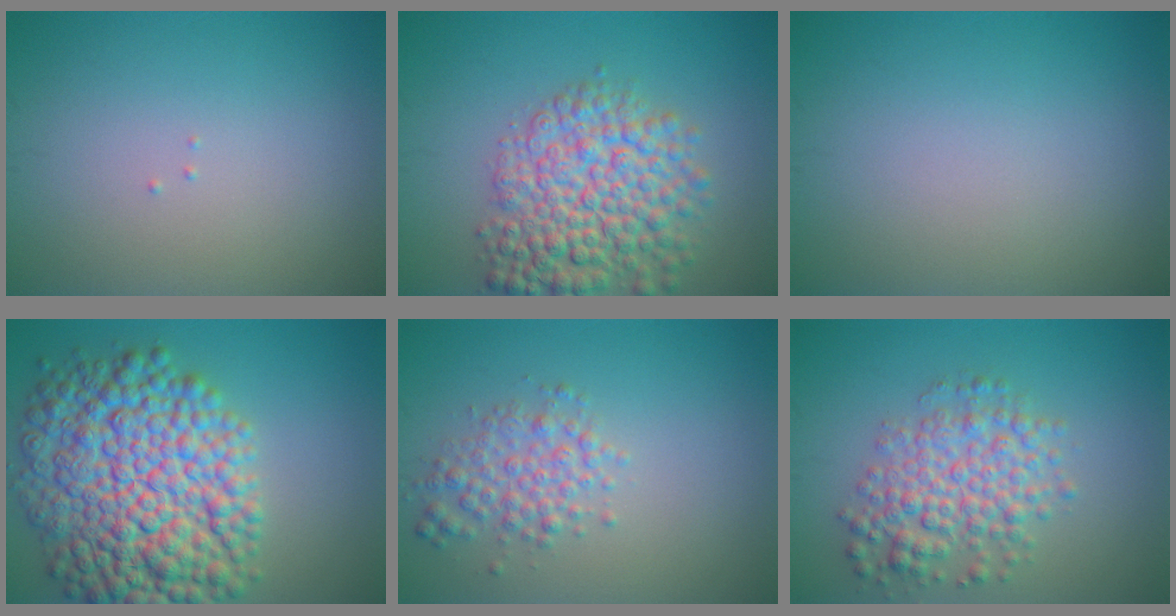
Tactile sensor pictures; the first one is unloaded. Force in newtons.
{"total": 8.0, "press": 8.0, "slide": 0.3}
{"total": 0.0}
{"total": 12.9, "press": 12.9, "slide": 0.1}
{"total": 2.8, "press": 2.8, "slide": 0.1}
{"total": 5.0, "press": 5.0, "slide": 0.1}